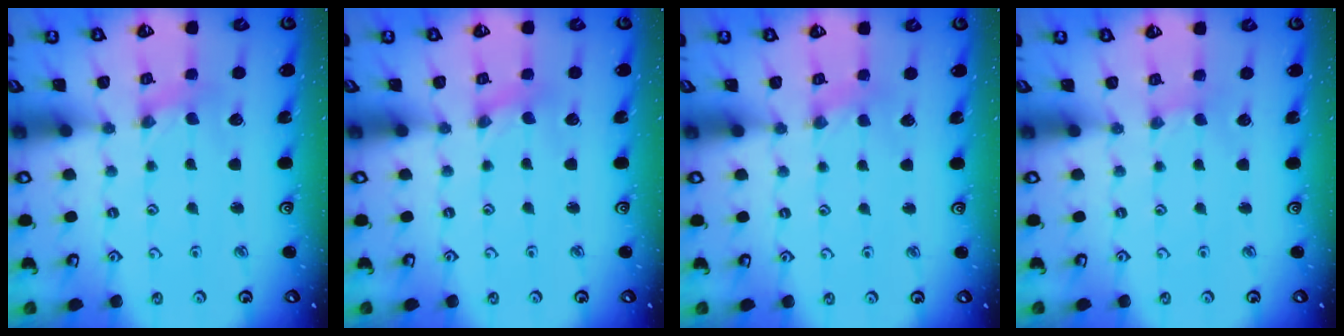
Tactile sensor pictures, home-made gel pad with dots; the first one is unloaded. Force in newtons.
{"total": 0.0}
{"total": 2.6, "press": 2.6, "slide": 0.3}
{"total": 0.0}